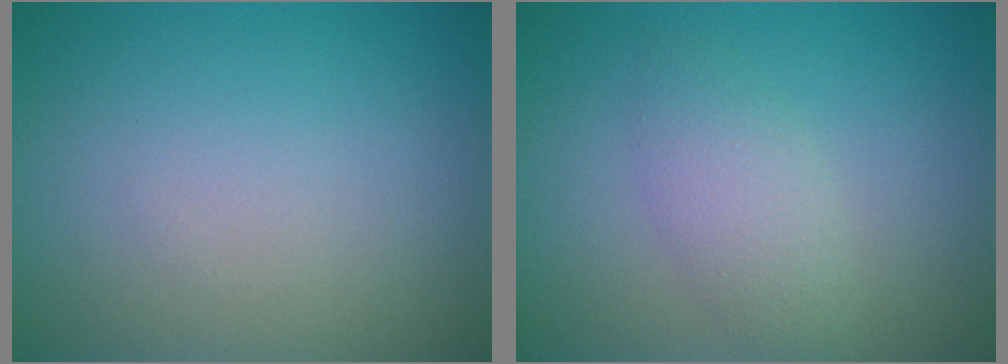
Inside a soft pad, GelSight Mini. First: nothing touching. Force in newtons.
{"total": 2.7, "press": 2.6, "slide": 0.0}